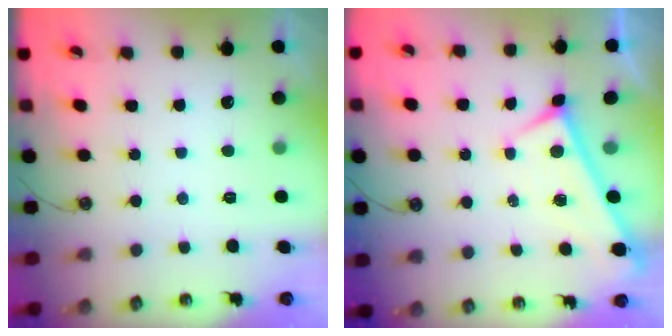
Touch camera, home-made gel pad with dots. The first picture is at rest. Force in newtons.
{"total": 0.0}